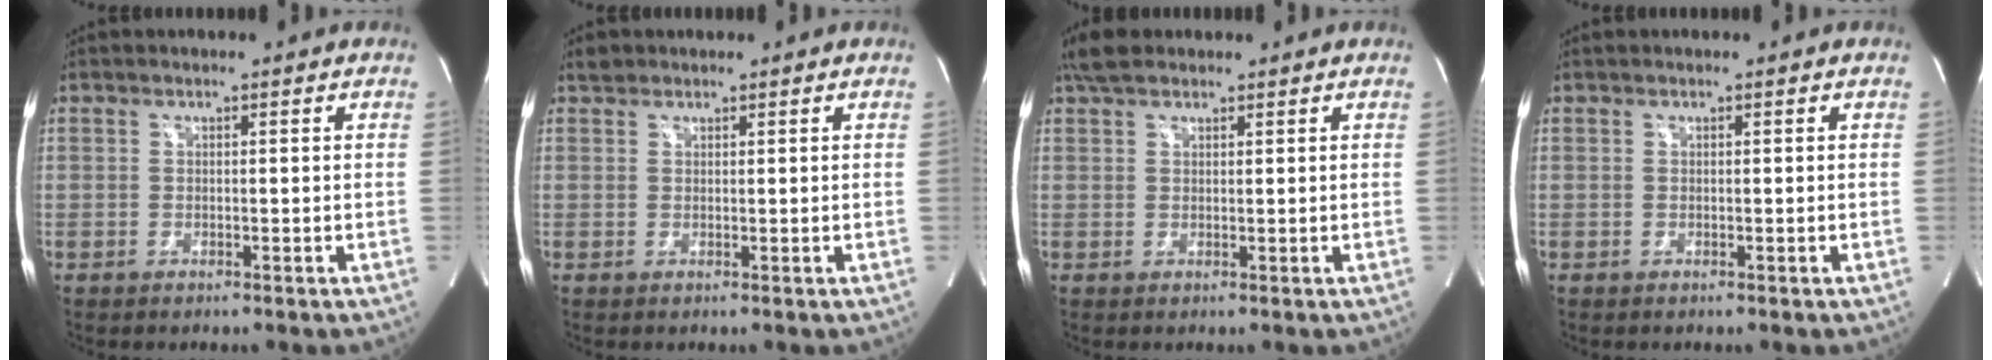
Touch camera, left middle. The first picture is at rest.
{"total": 1.3, "force": [1.1, 0.7, 0.0], "torque": [-0.003, 0.009, 0.017]}
{"total": 3.7, "force": [2.9, 1.7, 1.5], "torque": [-0.037, 0.021, 0.056]}
{"total": 0.0}